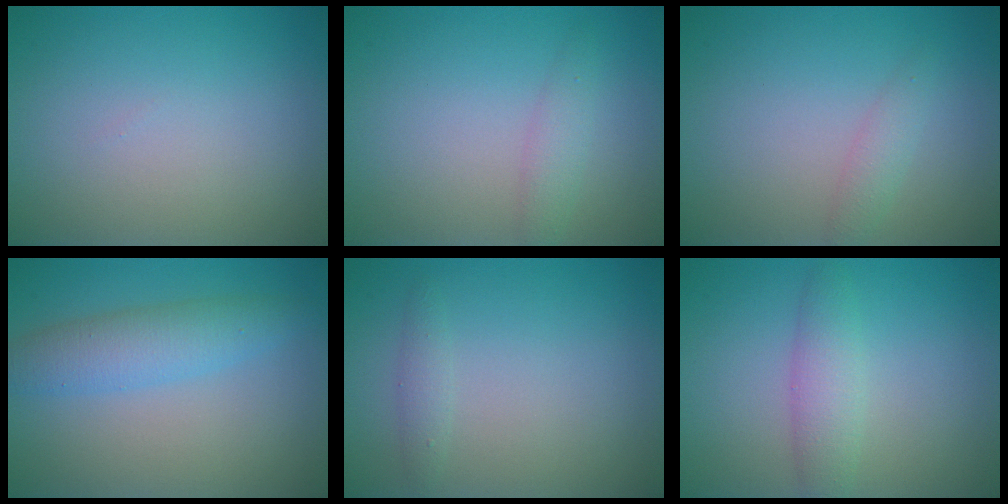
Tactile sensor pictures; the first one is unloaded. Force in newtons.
{"total": 1.6, "press": 1.6, "slide": 0.1}
{"total": 1.4, "press": 1.4, "slide": 0.1}
{"total": 3.8, "press": 3.8, "slide": 0.1}
{"total": 1.1, "press": 1.1, "slide": 0.0}
{"total": 2.7, "press": 2.7, "slide": 0.1}